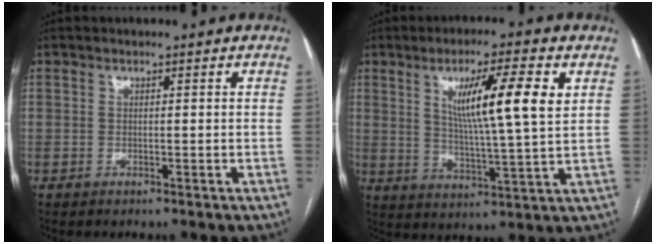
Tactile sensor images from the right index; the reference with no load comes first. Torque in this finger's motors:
{"motor_torque": [1.22, 0.92, 0.33, 0.11]}